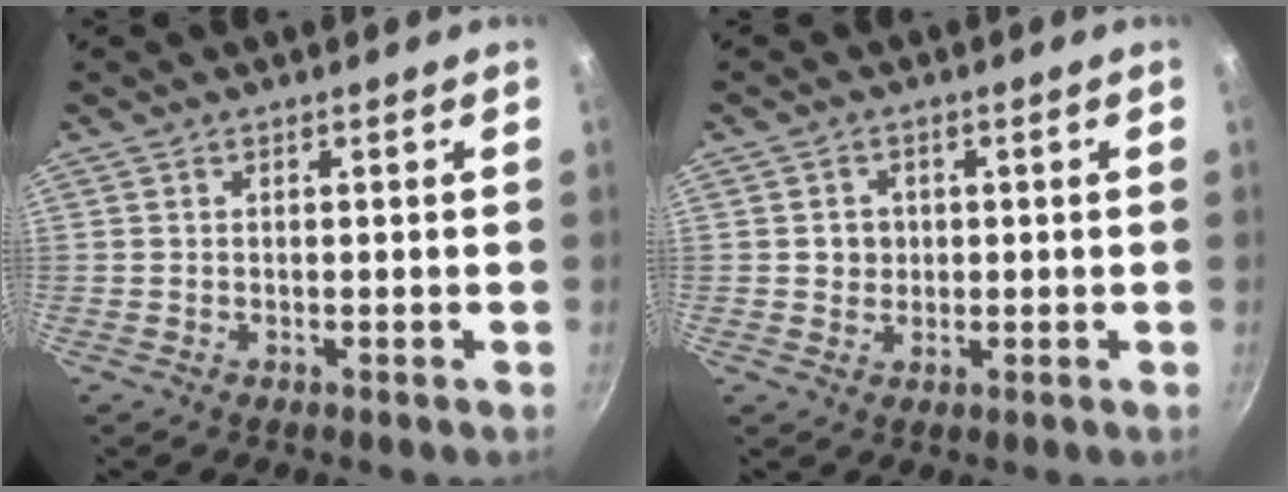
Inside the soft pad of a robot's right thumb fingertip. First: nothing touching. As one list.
[{"total": 3.1, "force": [0.3, 2.9, 1.2], "torque": [0.000, 0.003, 0.004]}]